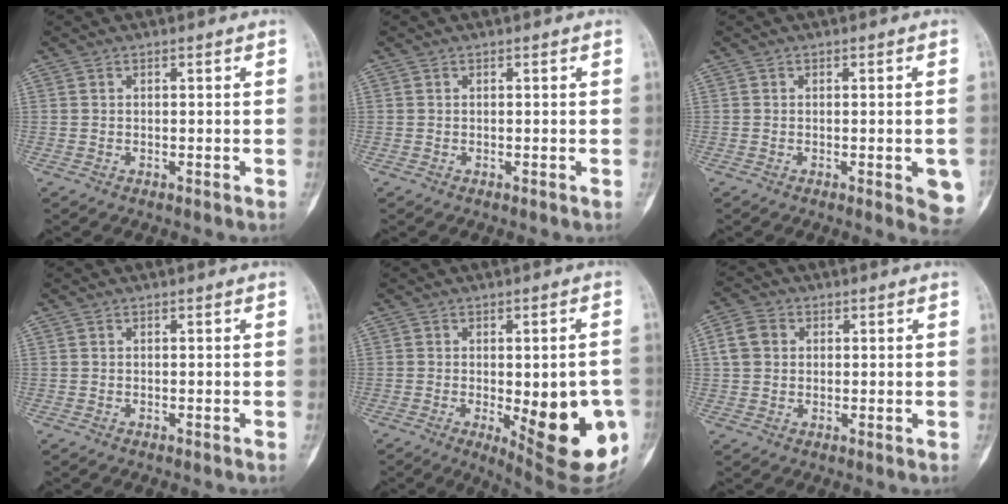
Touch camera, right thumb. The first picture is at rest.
{"total": 0.0}
{"total": 6.3, "force": [-1.8, 1.9, 5.7], "torque": [-0.047, -0.005, -0.019]}
{"total": 0.0}
{"total": 18.1, "force": [-4.4, 6.6, 16.3], "torque": [-0.148, -0.002, -0.031]}
{"total": 5.4, "force": [1.1, 4.5, 2.8], "torque": [-0.042, 0.009, 0.018]}